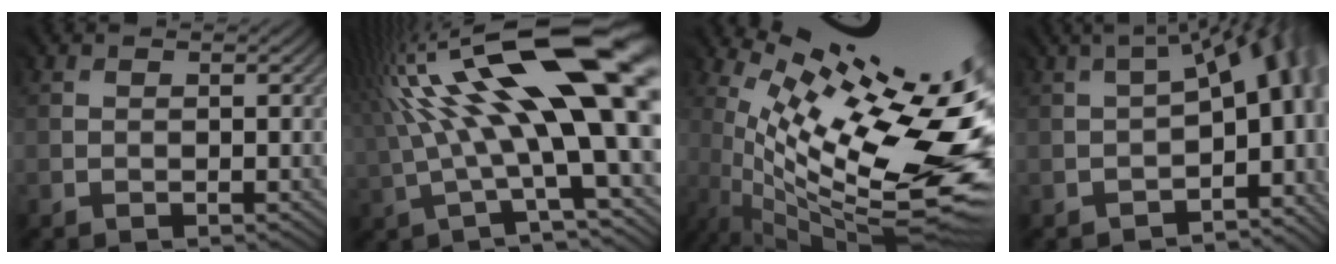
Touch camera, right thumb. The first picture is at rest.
{"total": 17.9, "force": [3.0, 4.5, 17.0], "torque": [-0.290, 0.028, 0.069]}
{"total": 14.8, "force": [1.8, 3.5, 14.2], "torque": [-0.228, 0.000, 0.062]}
{"total": 10.2, "force": [-3.4, 5.1, 8.2], "torque": [-0.091, -0.013, -0.035]}